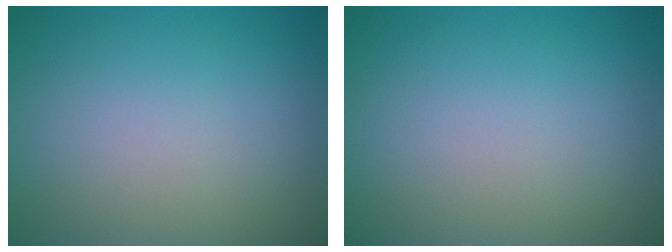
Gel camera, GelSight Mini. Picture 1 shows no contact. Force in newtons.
{"total": 0.0}